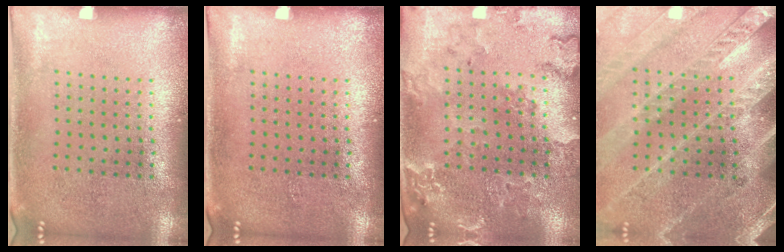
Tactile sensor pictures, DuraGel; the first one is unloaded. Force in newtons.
{"total": 0.0}
{"total": 0.7, "press": 0.7, "slide": 0.2}
{"total": 3.3, "press": 2.8, "slide": 1.7}